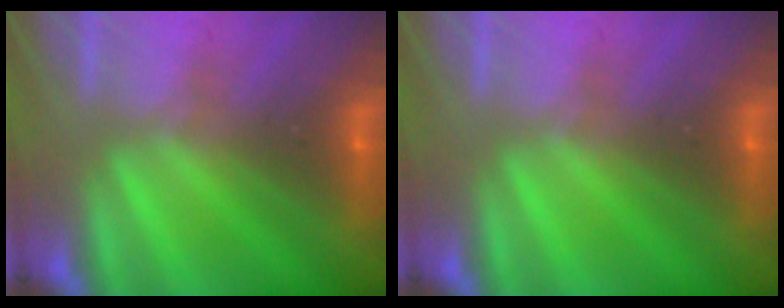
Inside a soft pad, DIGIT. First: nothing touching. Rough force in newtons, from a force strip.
{"total": 0.0}